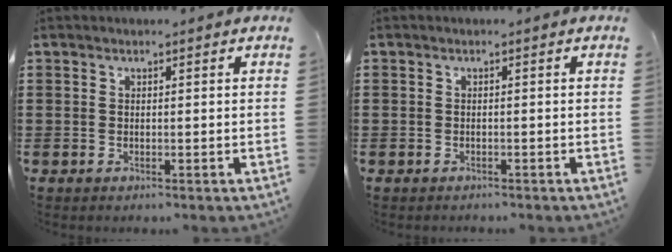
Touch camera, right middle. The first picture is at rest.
{"total": 0.7, "force": [-0.6, 0.4, 0.0], "torque": [0.000, 0.001, -0.013]}